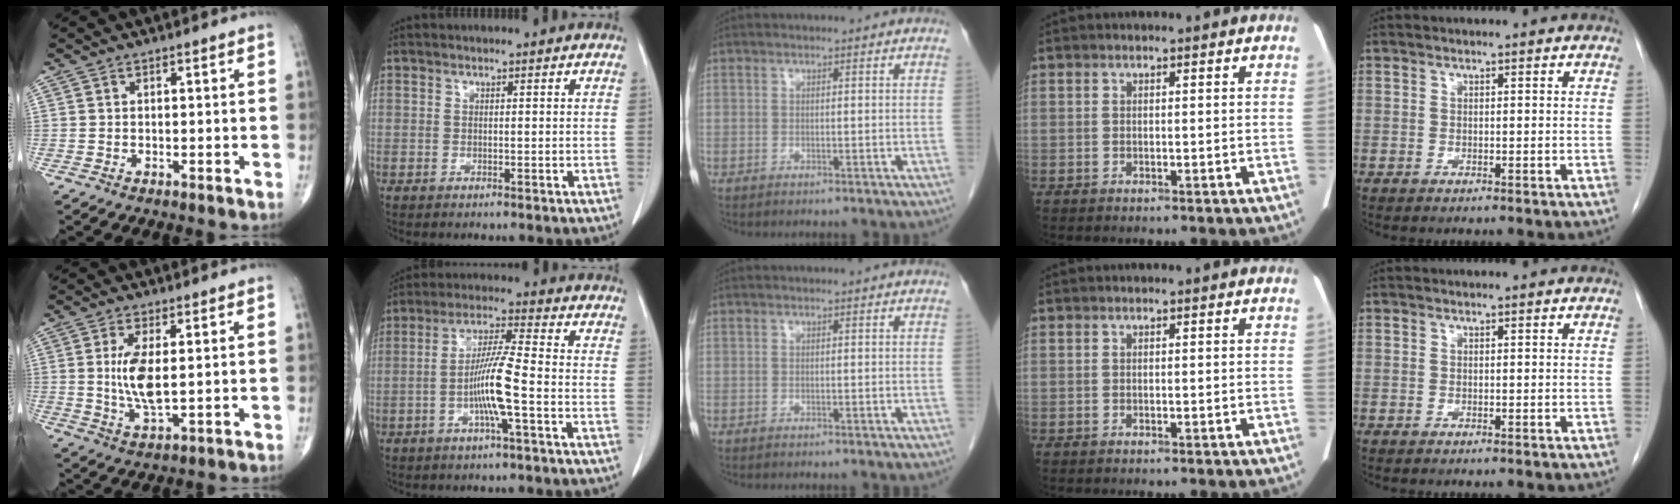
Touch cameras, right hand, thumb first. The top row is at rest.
{"thumb": {"total": 7.6, "force": [0.8, 2.8, 7.1], "torque": [-0.144, -0.018, 0.019]}, "index": {"total": 8.3, "force": [-2.2, -0.2, 8.0], "torque": [-0.156, 0.005, -0.042]}}